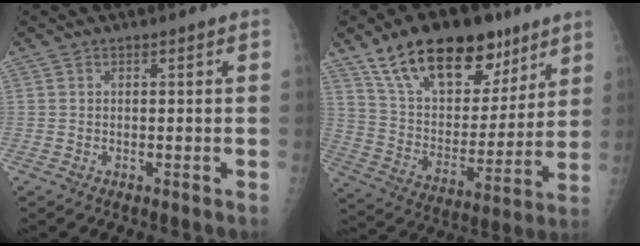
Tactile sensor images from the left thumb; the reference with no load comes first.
{"total": 23.6, "force": [14.8, 12.2, 13.7], "torque": [-0.184, -0.042, 0.256]}